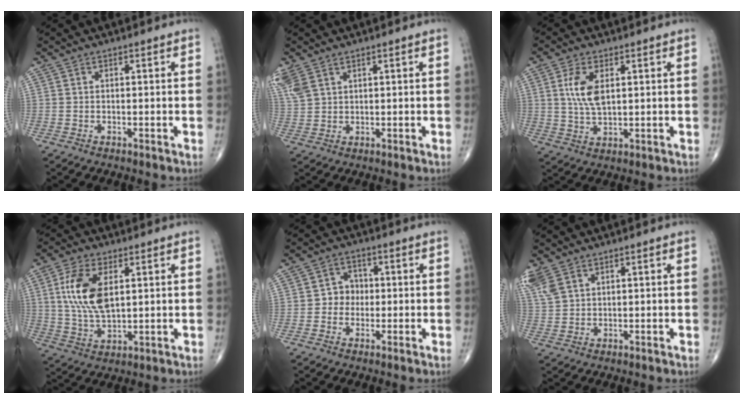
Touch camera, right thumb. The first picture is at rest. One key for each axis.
{"total": 6.9, "fx": 4.0, "fy": 3.8, "fz": 4.1, "tx": -0.112, "ty": 0.003, "tz": 0.092}
{"total": 6.9, "fx": 1.9, "fy": 3.3, "fz": 5.8, "tx": -0.118, "ty": -0.008, "tz": 0.041}
{"total": 11.9, "fx": 3.0, "fy": 6.1, "fz": 9.7, "tx": -0.193, "ty": -0.011, "tz": 0.063}
{"total": 4.1, "fx": -0.3, "fy": 3.8, "fz": 1.7, "tx": 0.006, "ty": 0.012, "tz": -0.015}
{"total": 5.9, "fx": 3.6, "fy": 3.2, "fz": 3.4, "tx": -0.089, "ty": 0.004, "tz": 0.085}